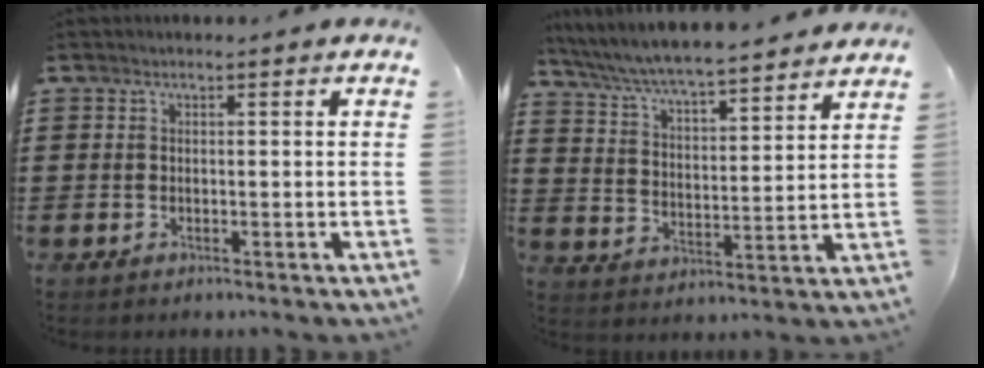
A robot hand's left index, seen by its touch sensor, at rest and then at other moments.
{"total": 6.1, "force": [5.9, 0.0, 1.6], "torque": [-0.059, -0.042, 0.098]}